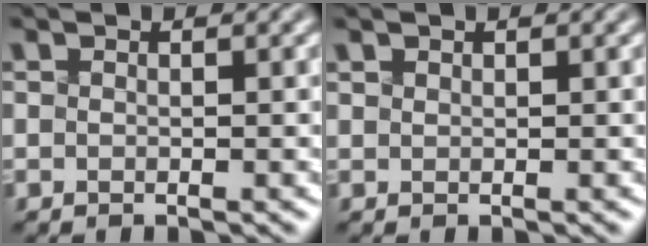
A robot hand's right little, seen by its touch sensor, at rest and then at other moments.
{"total": 1.3, "force": [0.9, 0.8, 0.5], "torque": [-0.024, 0.010, 0.022]}